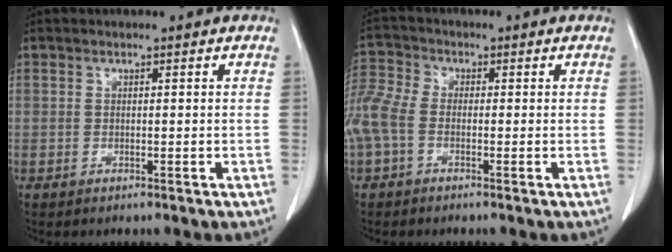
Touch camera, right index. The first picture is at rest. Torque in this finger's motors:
{"motor_torque": [0.85, -0.19, 0.37, 0.12]}